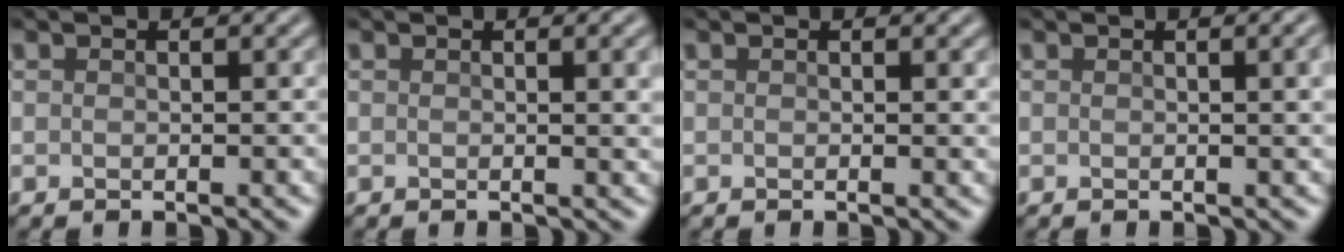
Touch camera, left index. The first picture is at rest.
{"total": 2.9, "force": [0.5, 0.9, 2.7], "torque": [-0.022, 0.005, 0.004]}
{"total": 0.6, "force": [0.2, 0.1, 0.6], "torque": [-0.003, -0.001, 0.000]}
{"total": 2.8, "force": [0.4, 0.9, 2.6], "torque": [-0.022, 0.007, 0.001]}